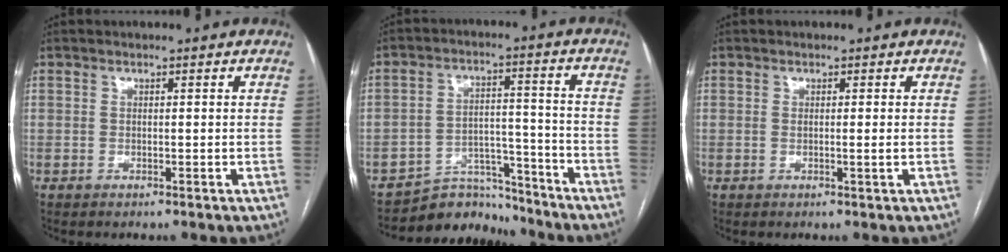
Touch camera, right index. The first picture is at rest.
{"total": 7.8, "force": [-7.4, 2.4, -0.7], "torque": [0.024, 0.042, -0.120]}
{"total": 1.0, "force": [0.0, -0.3, 0.9], "torque": [-0.018, -0.004, -0.002]}